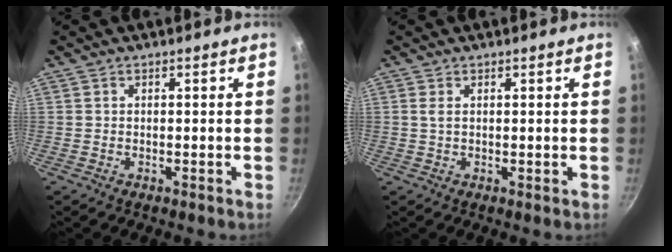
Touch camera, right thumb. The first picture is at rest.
{"total": 1.2, "force": [0.5, 0.4, 1.0], "torque": [-0.019, -0.002, 0.007]}